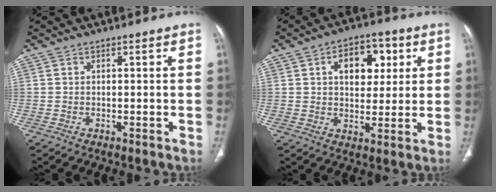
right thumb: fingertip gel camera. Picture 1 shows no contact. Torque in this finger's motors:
{"motor_torque": [0.23, 2.47, 1.12, 0.08, 0.04]}